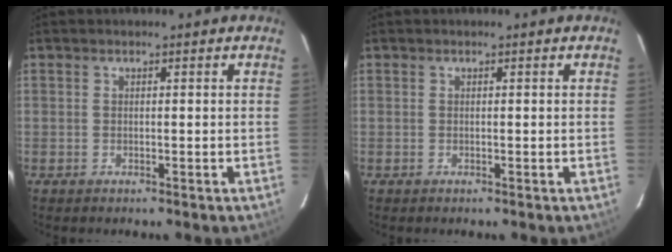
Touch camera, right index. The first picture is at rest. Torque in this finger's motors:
{"motor_torque": [0.00, 0.00, 0.03, 0.00]}